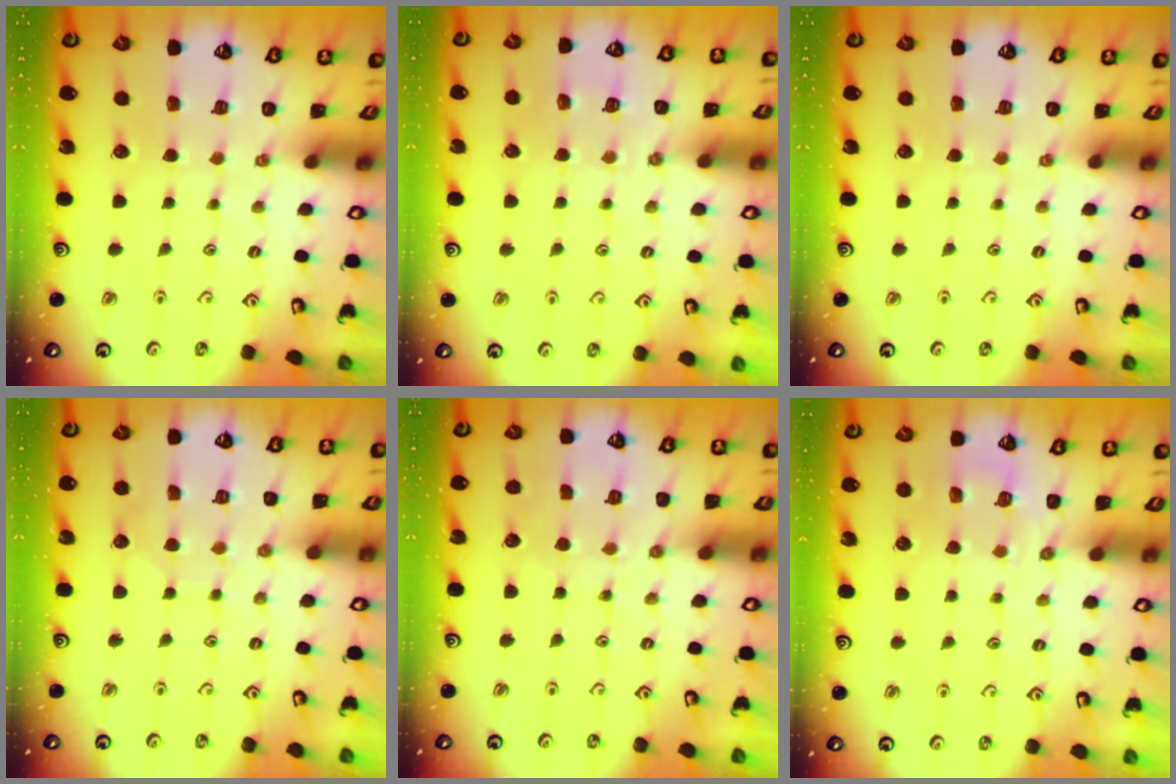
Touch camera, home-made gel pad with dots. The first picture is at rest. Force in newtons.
{"total": 4.8, "press": 4.8, "slide": 0.5}
{"total": 0.0}
{"total": 5.0, "press": 5.0, "slide": 0.5}
{"total": 4.2, "press": 4.1, "slide": 0.6}
{"total": 4.9, "press": 4.8, "slide": 1.3}